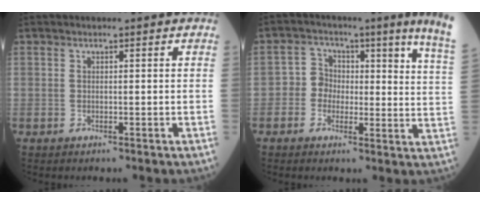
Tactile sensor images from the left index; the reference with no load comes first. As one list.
[{"total": 8.2, "force": [3.0, 4.0, 6.4], "torque": [-0.054, -0.005, 0.027]}]